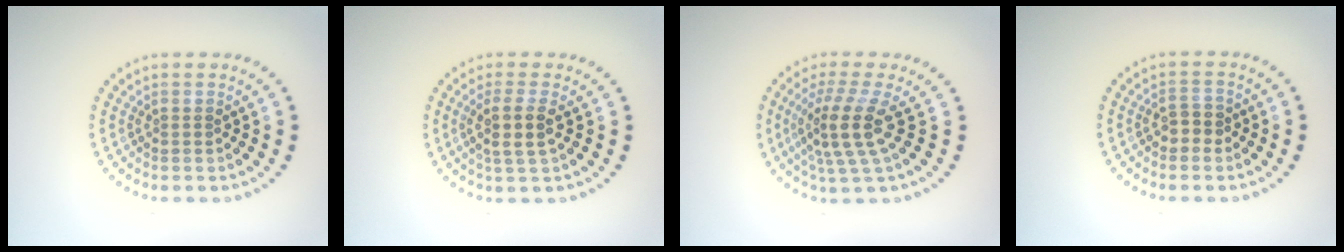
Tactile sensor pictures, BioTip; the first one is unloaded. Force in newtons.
{"total": 2.7, "press": 2.3, "slide": 1.4}
{"total": 4.3, "press": 3.2, "slide": 2.9}
{"total": 1.7, "press": 1.6, "slide": 0.6}